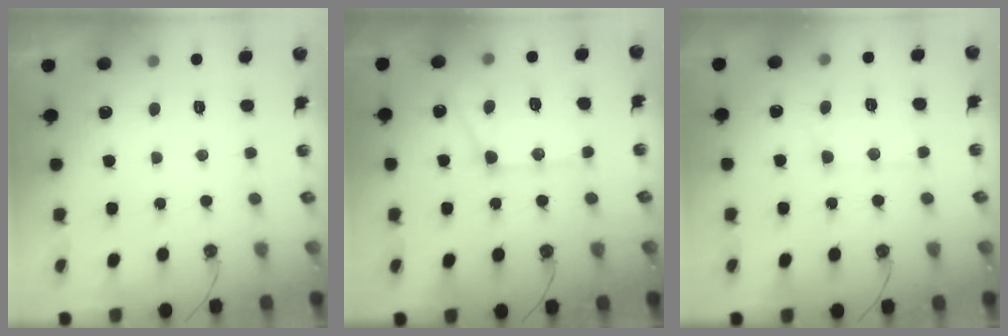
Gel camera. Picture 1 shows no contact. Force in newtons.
{"total": 15.3, "press": 15.2, "slide": 1.7}
{"total": 10.0, "press": 10.0, "slide": 0.6}